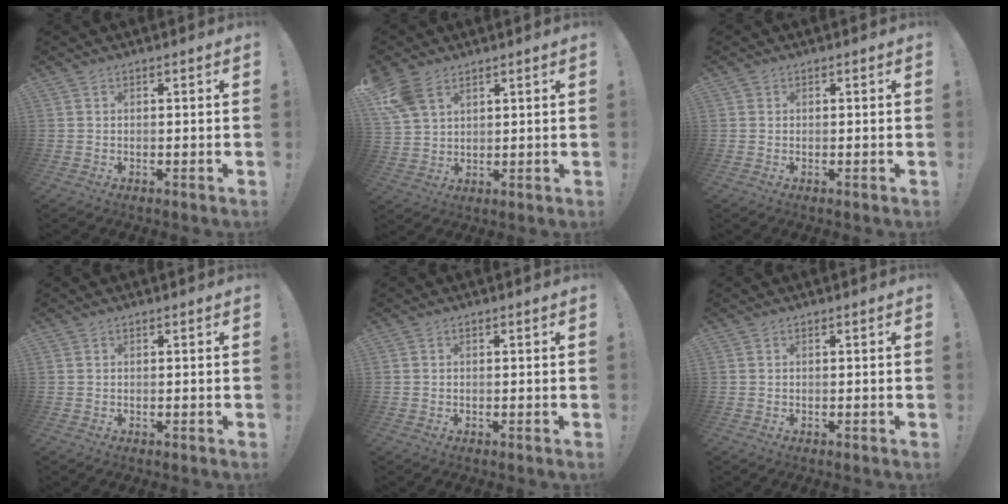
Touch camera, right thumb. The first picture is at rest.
{"total": 8.2, "force": [4.8, 4.9, 4.5], "torque": [-0.089, -0.013, 0.098]}
{"total": 0.7, "force": [0.2, 0.6, 0.0], "torque": [0.004, -0.001, 0.004]}
{"total": 0.0}
{"total": 0.0}
{"total": 0.0}